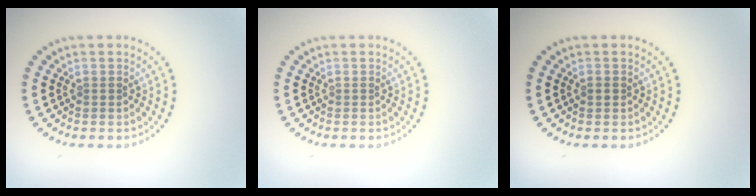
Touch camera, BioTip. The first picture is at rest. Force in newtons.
{"total": 0.0}
{"total": 0.8, "press": 0.8, "slide": 0.1}